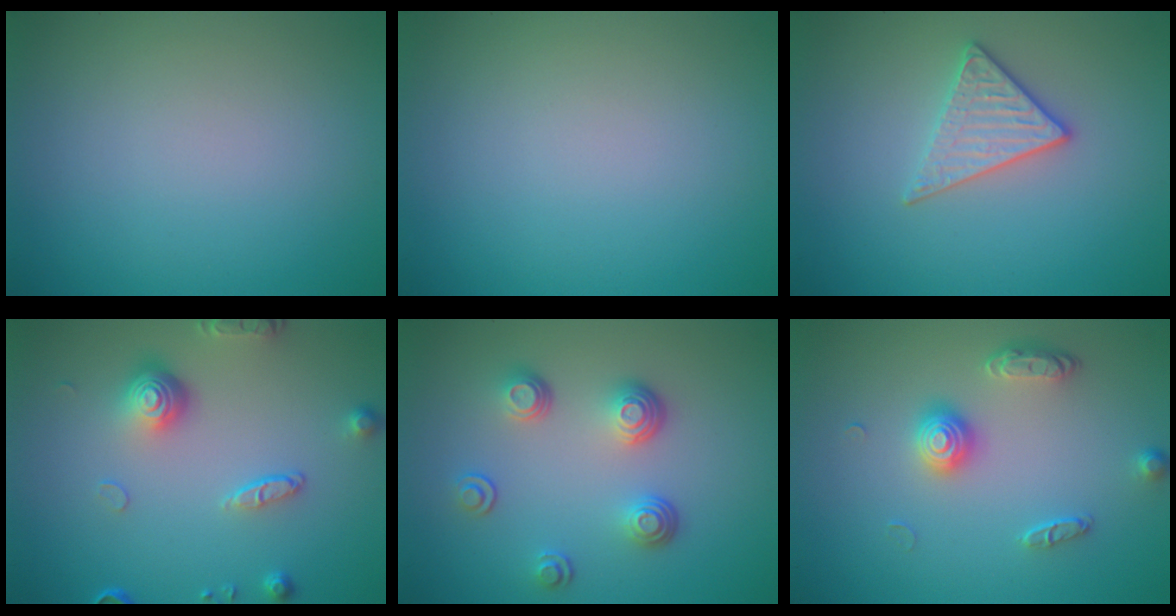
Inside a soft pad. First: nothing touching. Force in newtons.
{"total": 0.0}
{"total": 2.7, "press": 2.6, "slide": 1.0}
{"total": 4.5, "press": 3.1, "slide": 3.2}
{"total": 3.6, "press": 2.8, "slide": 2.3}
{"total": 2.6, "press": 2.2, "slide": 1.5}